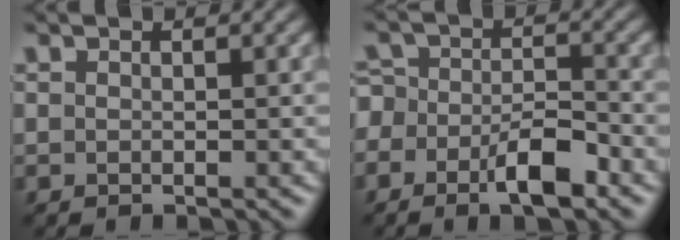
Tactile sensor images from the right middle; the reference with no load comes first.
{"total": 5.1, "force": [-3.0, 2.6, 3.3], "torque": [-0.049, 0.001, -0.058]}